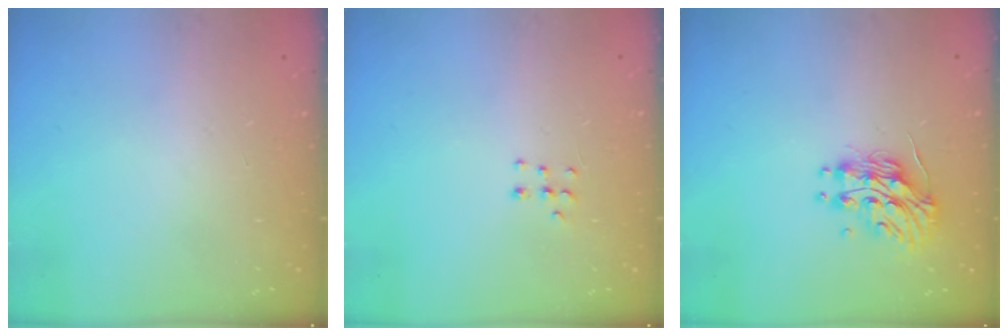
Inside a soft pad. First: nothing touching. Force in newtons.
{"total": 4.4, "press": 4.3, "slide": 0.9}
{"total": 14.0, "press": 13.9, "slide": 0.8}